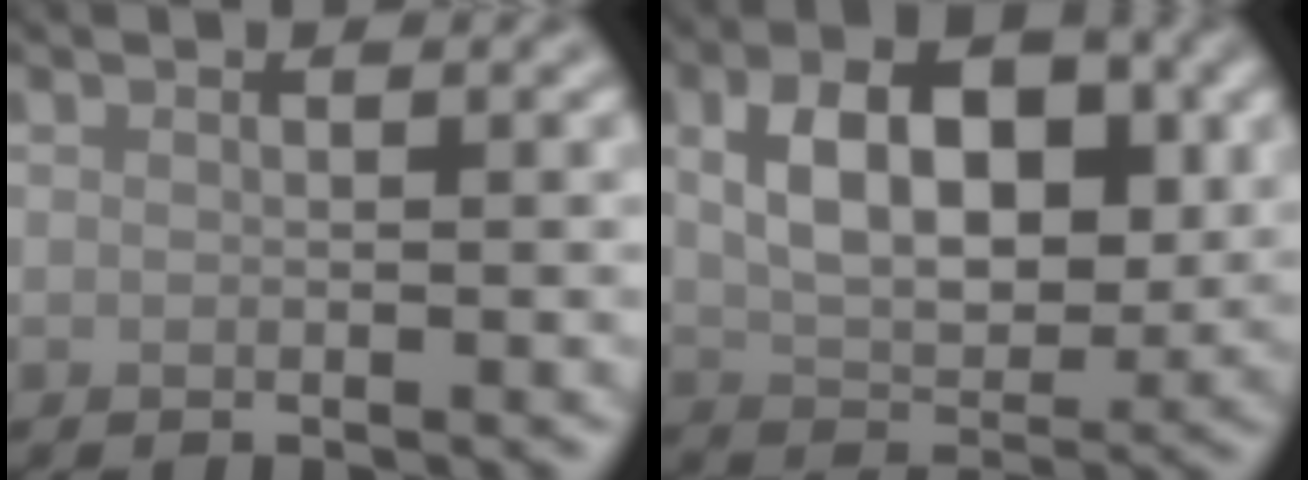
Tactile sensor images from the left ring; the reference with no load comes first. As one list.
[{"total": 7.7, "force": [1.5, 4.5, 6.1], "torque": [-0.095, 0.004, 0.025]}]